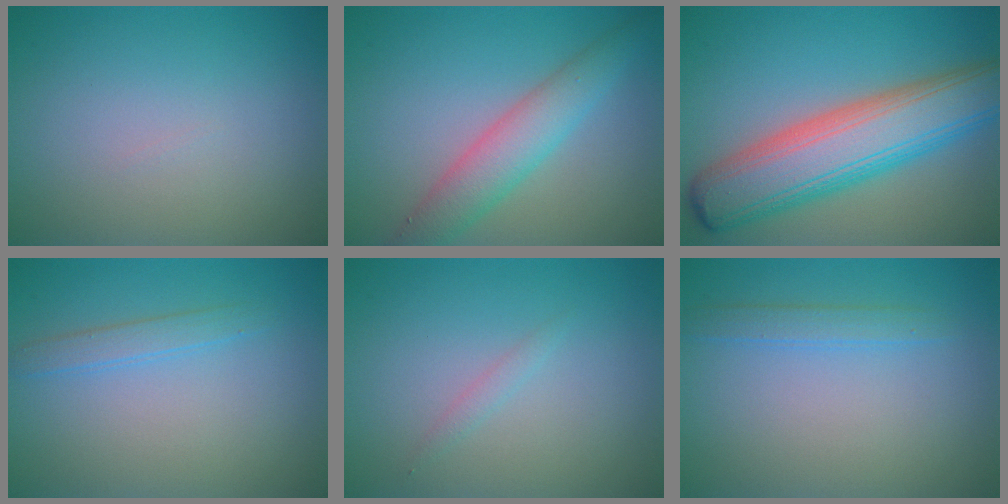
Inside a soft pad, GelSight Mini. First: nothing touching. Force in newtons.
{"total": 4.3, "press": 4.3, "slide": 0.1}
{"total": 10.0, "press": 10.0, "slide": 0.6}
{"total": 1.6, "press": 1.6, "slide": 0.1}
{"total": 0.7, "press": 0.7, "slide": 0.0}
{"total": 1.6, "press": 1.6, "slide": 0.0}